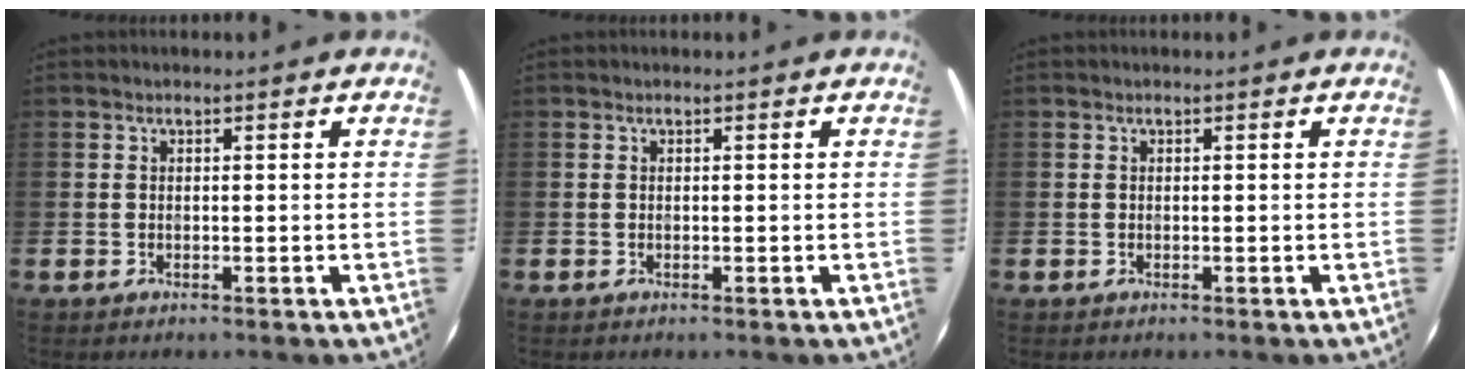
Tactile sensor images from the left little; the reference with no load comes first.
{"total": 0.0}
{"total": 0.0}